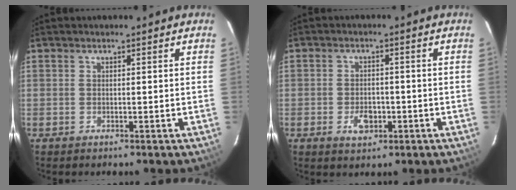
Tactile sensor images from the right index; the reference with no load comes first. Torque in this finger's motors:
{"motor_torque": [0.49, 0.02, 0.25, 0.04]}